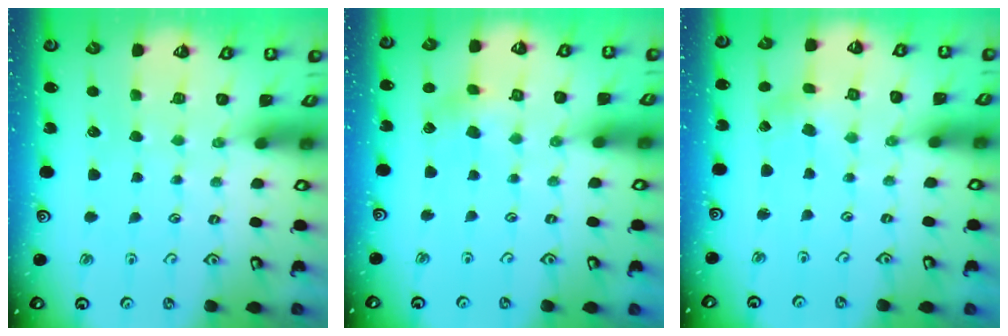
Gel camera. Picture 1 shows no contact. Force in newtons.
{"total": 3.4, "press": 3.3, "slide": 0.6}
{"total": 0.0}